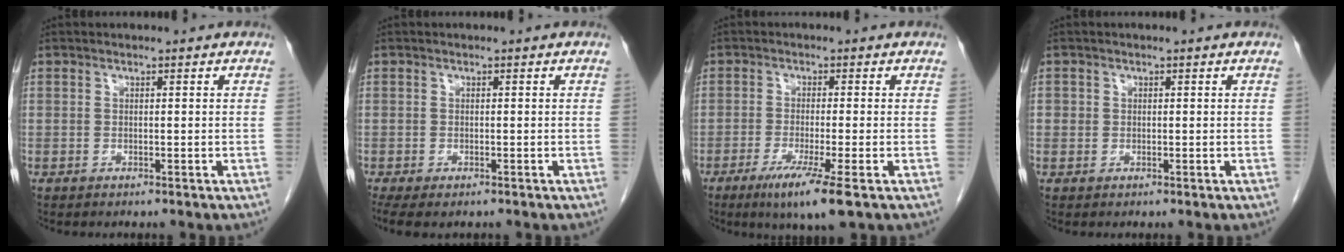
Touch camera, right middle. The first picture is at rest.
{"total": 5.0, "force": [-3.5, 2.1, 2.9], "torque": [-0.050, -0.014, -0.055]}
{"total": 7.1, "force": [-3.9, -0.3, 5.9], "torque": [-0.104, -0.024, -0.066]}
{"total": 1.1, "force": [0.1, 1.1, 0.1], "torque": [0.010, 0.007, 0.001]}